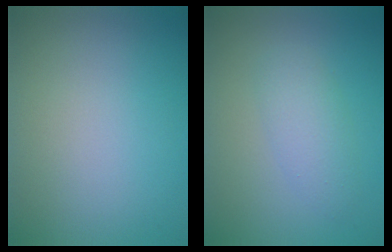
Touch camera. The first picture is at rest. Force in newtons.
{"total": 2.6, "press": 2.6, "slide": 0.1}